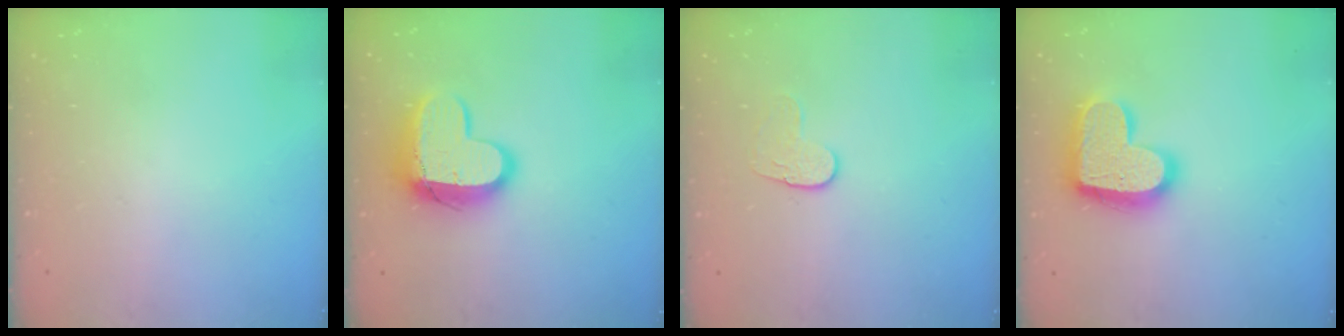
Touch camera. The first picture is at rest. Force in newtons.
{"total": 14.1, "press": 14.1, "slide": 1.1}
{"total": 7.9, "press": 7.8, "slide": 0.6}
{"total": 18.7, "press": 18.6, "slide": 1.1}